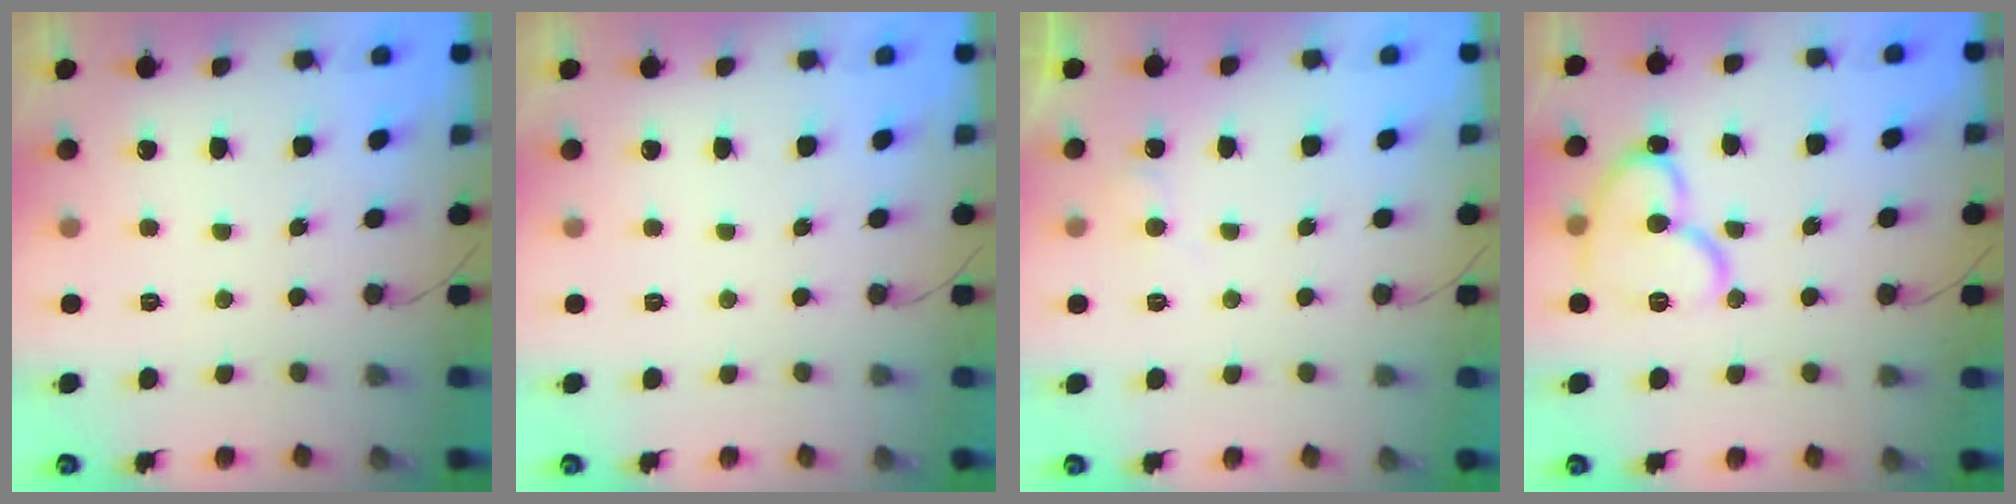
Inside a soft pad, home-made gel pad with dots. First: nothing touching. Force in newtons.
{"total": 0.0}
{"total": 3.5, "press": 3.5, "slide": 0.3}
{"total": 14.6, "press": 14.4, "slide": 1.9}